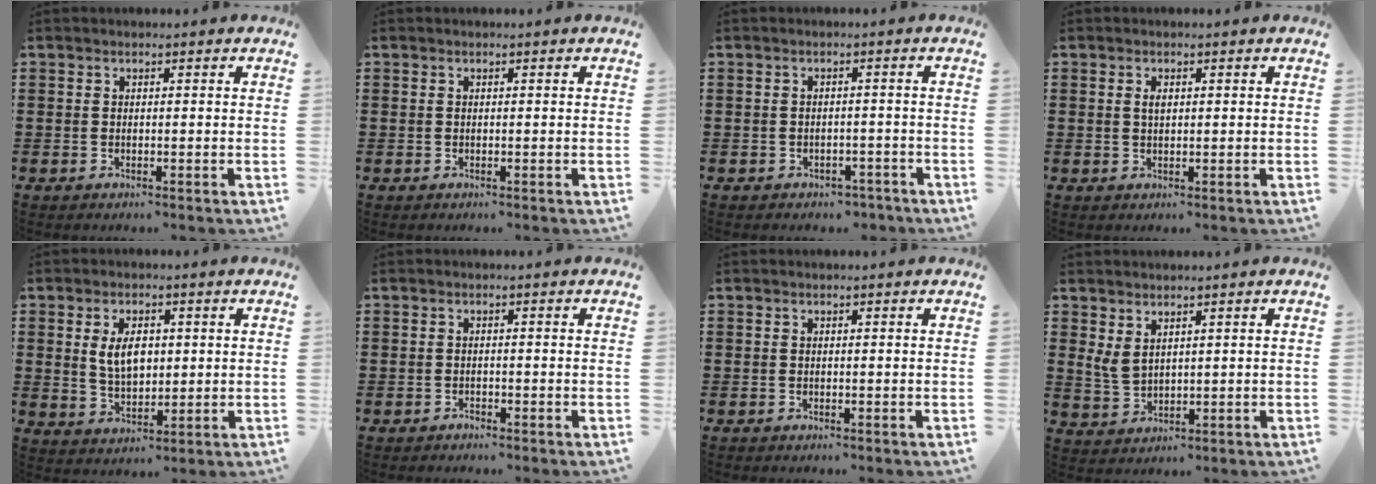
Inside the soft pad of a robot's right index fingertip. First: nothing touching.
{"total": 0.0}
{"total": 1.7, "force": [-1.6, 0.7, 0.0], "torque": [-0.006, 0.002, -0.036]}
{"total": 1.4, "force": [0.4, 0.6, 1.2], "torque": [-0.025, 0.005, 0.005]}
{"total": 5.5, "force": [1.0, 3.2, 4.4], "torque": [-0.078, 0.005, 0.012]}
{"total": 0.8, "force": [-0.8, 0.1, 0.1], "torque": [-0.005, -0.001, -0.016]}
{"total": 0.0}
{"total": 3.1, "force": [1.9, 1.6, 1.9], "torque": [-0.051, 0.000, 0.033]}